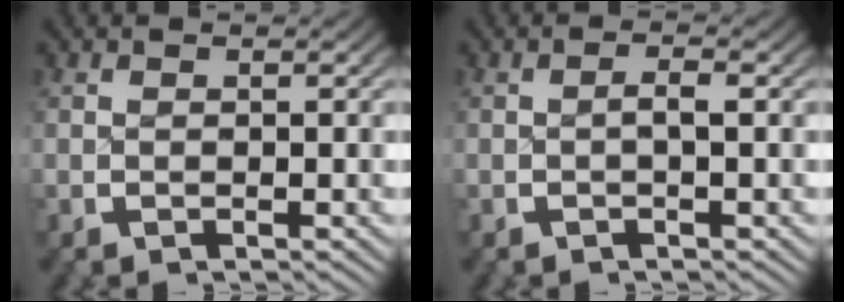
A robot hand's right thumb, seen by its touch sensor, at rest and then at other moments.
{"total": 1.1, "force": [-0.2, 0.1, 1.1], "torque": [-0.023, 0.007, -0.005]}